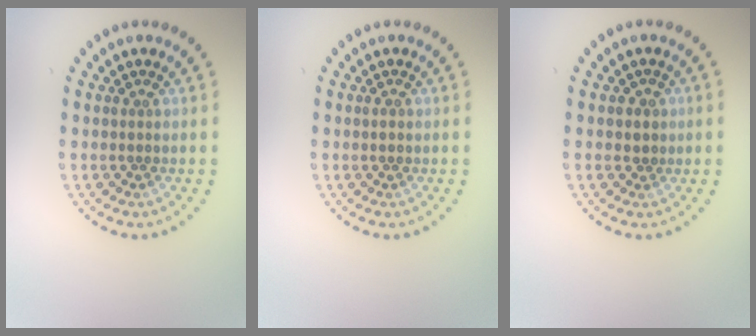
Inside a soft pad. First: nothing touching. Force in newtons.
{"total": 0.9, "press": 0.9, "slide": 0.0}
{"total": 1.0, "press": 0.8, "slide": 0.5}